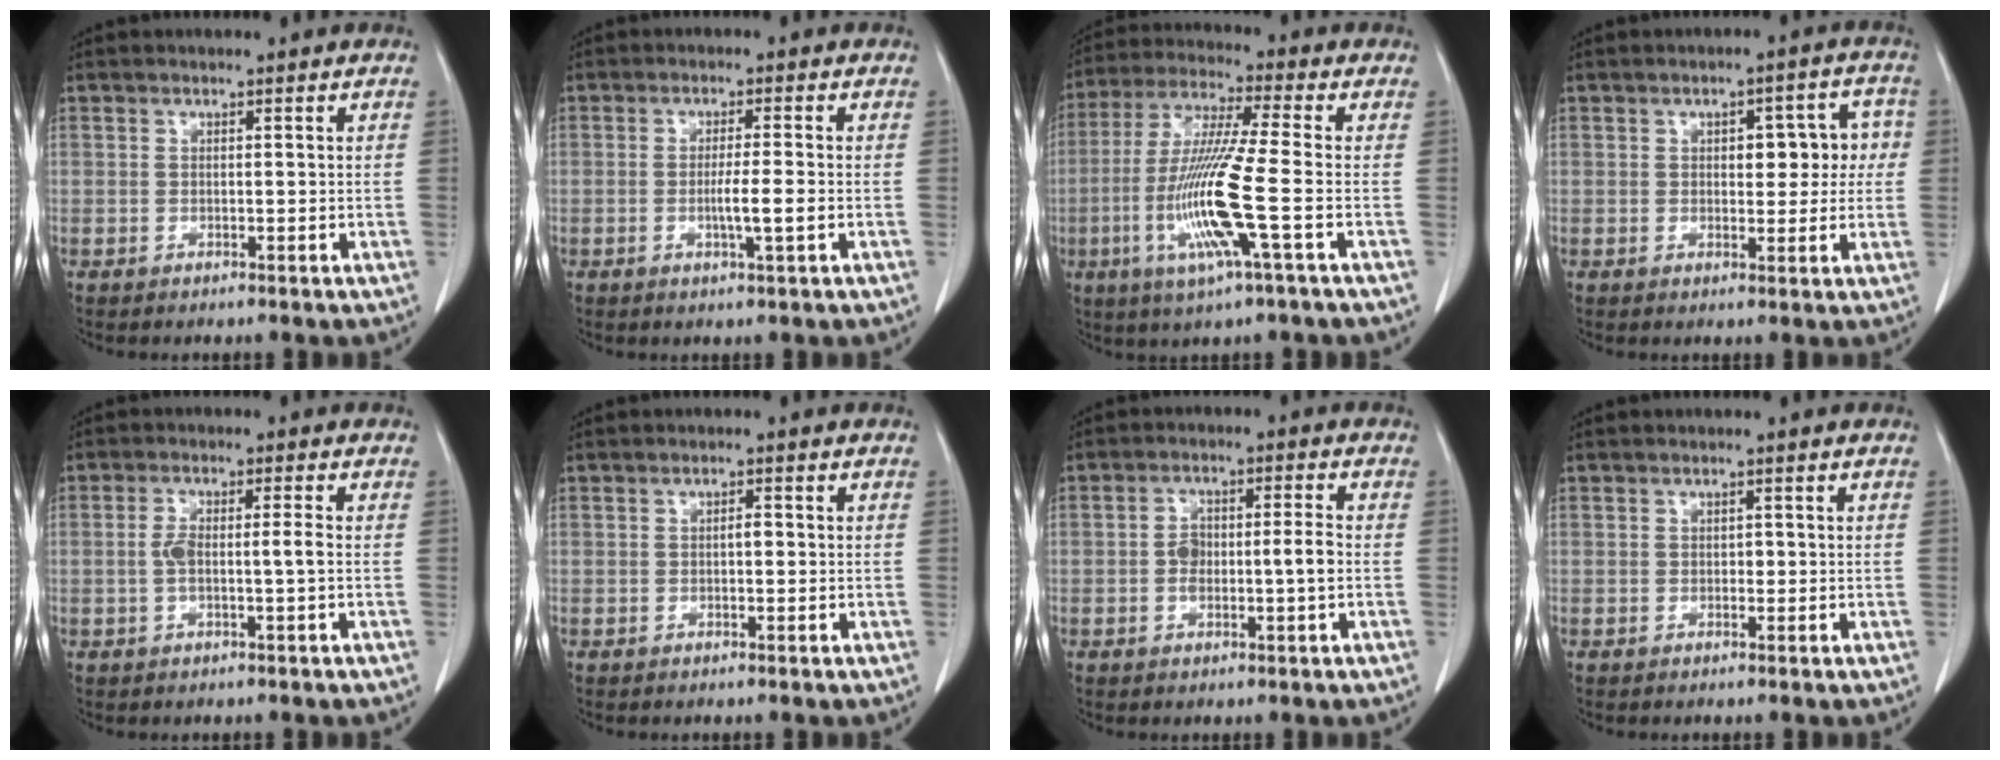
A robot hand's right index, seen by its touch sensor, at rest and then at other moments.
{"total": 3.7, "force": [-0.8, -0.3, 3.6], "torque": [-0.065, -0.004, -0.013]}
{"total": 13.3, "force": [-3.4, -0.5, 12.8], "torque": [-0.268, -0.015, -0.073]}
{"total": 6.5, "force": [1.0, 3.1, 5.6], "torque": [-0.059, 0.027, 0.014]}
{"total": 3.9, "force": [-0.4, 0.5, 3.8], "torque": [-0.078, 0.013, -0.001]}
{"total": 1.2, "force": [-0.1, 0.4, 1.1], "torque": [-0.016, 0.003, -0.002]}
{"total": 5.6, "force": [-0.7, 1.5, 5.4], "torque": [-0.103, 0.015, -0.007]}
{"total": 0.7, "force": [-0.1, 0.5, 0.5], "torque": [-0.003, 0.002, -0.002]}